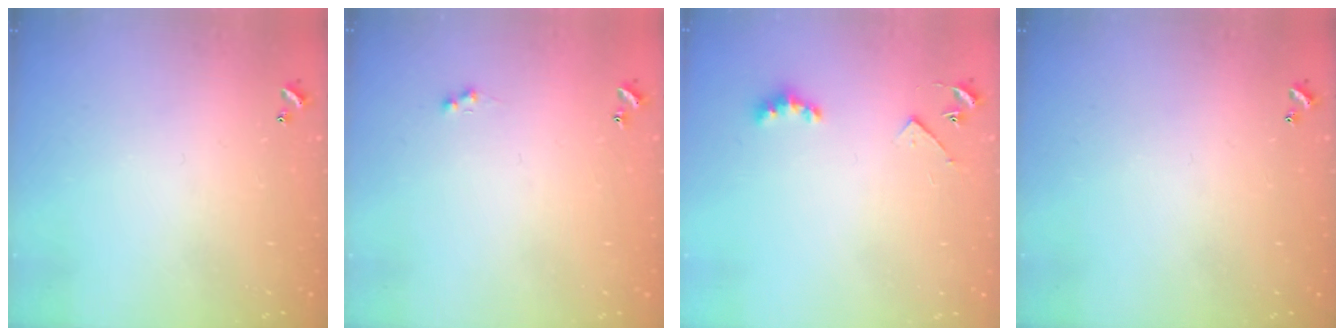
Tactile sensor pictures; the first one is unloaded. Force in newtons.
{"total": 1.0, "press": 0.9, "slide": 0.4}
{"total": 4.5, "press": 4.4, "slide": 0.7}
{"total": 0.0}